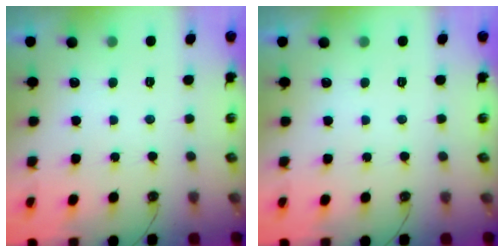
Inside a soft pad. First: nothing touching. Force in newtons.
{"total": 0.0}